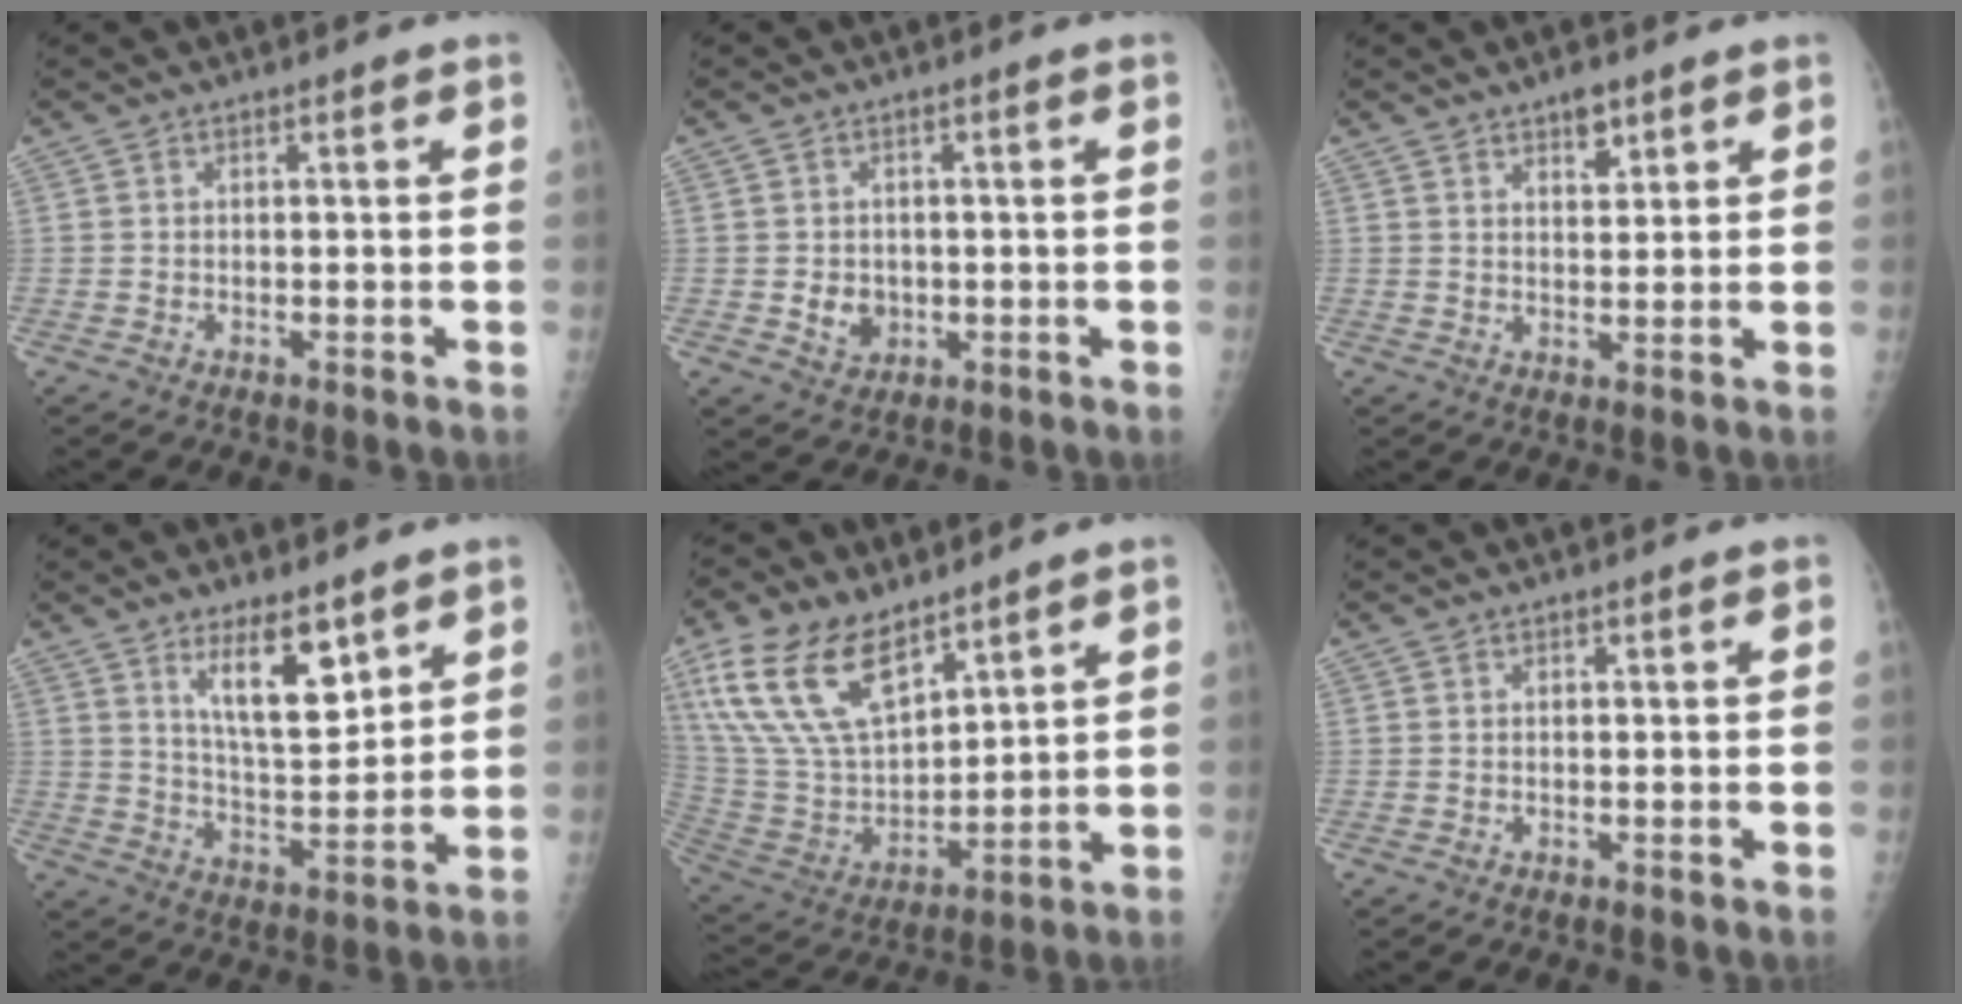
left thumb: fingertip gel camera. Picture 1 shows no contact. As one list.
[{"total": 4.3, "force": [-0.7, 3.7, 2.2], "torque": [-0.016, 0.002, -0.004]}, {"total": 3.2, "force": [2.2, 1.5, 1.7], "torque": [-0.010, -0.014, 0.036]}, {"total": 11.0, "force": [6.3, 4.0, 8.1], "torque": [-0.116, -0.050, 0.117]}, {"total": 18.8, "force": [11.4, 9.2, 11.8], "torque": [-0.211, -0.046, 0.233]}, {"total": 0.0}]